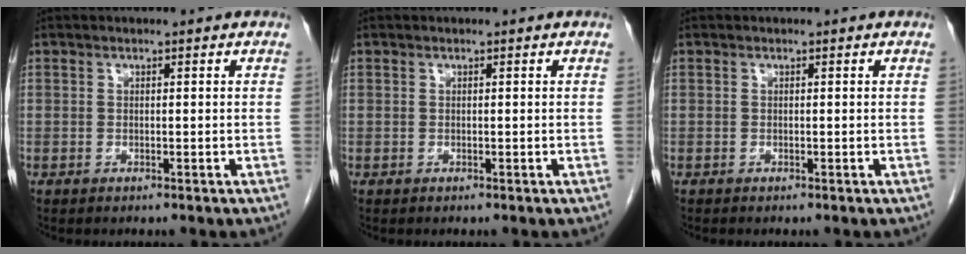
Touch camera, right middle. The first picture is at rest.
{"total": 0.0}
{"total": 0.0}